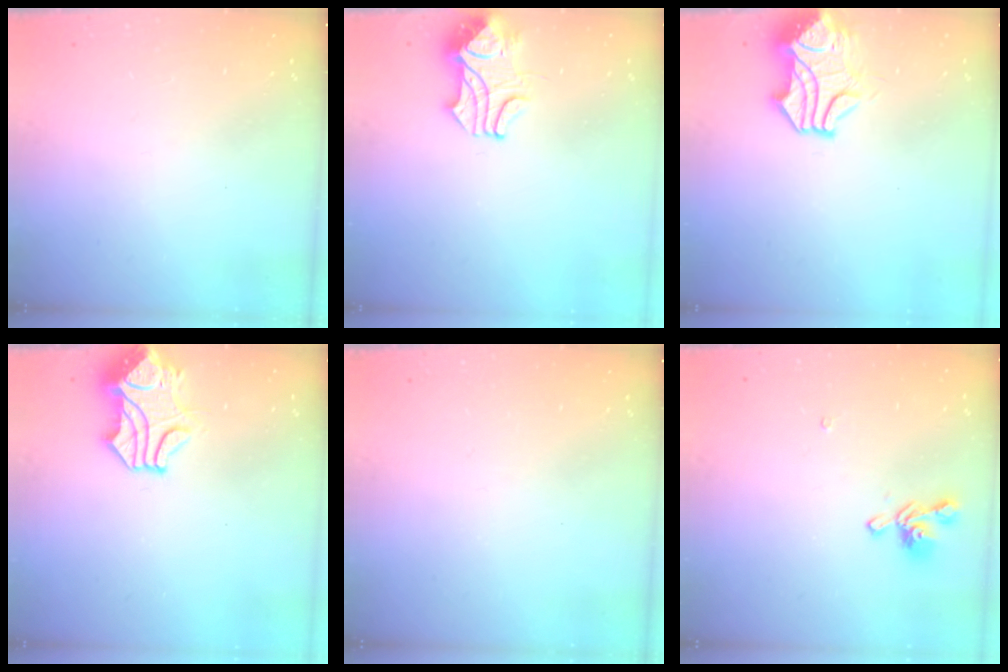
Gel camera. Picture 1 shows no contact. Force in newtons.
{"total": 2.5, "press": 2.3, "slide": 0.9}
{"total": 6.3, "press": 6.2, "slide": 0.9}
{"total": 2.1, "press": 1.9, "slide": 1.0}
{"total": 0.0}
{"total": 2.3, "press": 2.3, "slide": 0.1}